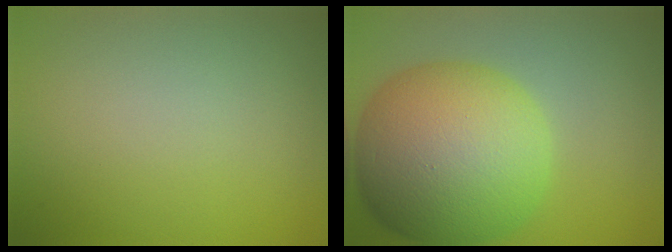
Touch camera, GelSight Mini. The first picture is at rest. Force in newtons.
{"total": 14.0, "press": 14.0, "slide": 0.3}